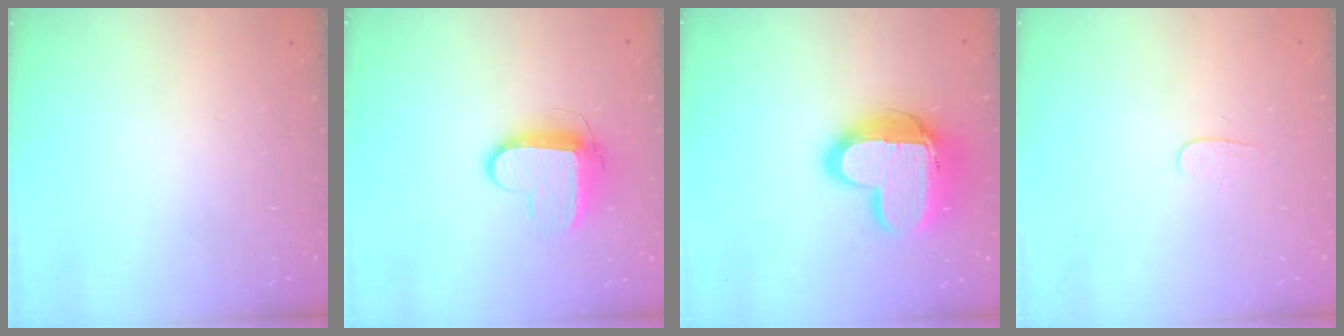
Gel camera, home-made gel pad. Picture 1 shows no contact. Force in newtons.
{"total": 9.6, "press": 9.6, "slide": 0.8}
{"total": 17.0, "press": 17.0, "slide": 1.2}
{"total": 3.5, "press": 3.4, "slide": 0.4}